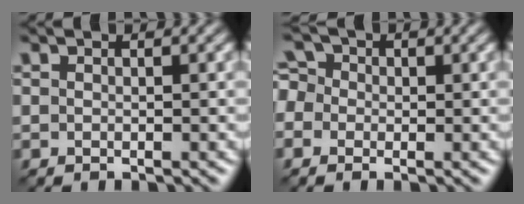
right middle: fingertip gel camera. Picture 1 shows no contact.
{"total": 4.2, "force": [-0.2, 3.8, 1.8], "torque": [-0.042, 0.034, -0.025]}